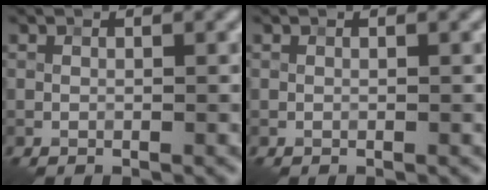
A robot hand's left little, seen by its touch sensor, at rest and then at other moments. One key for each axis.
{"total": 0.0}